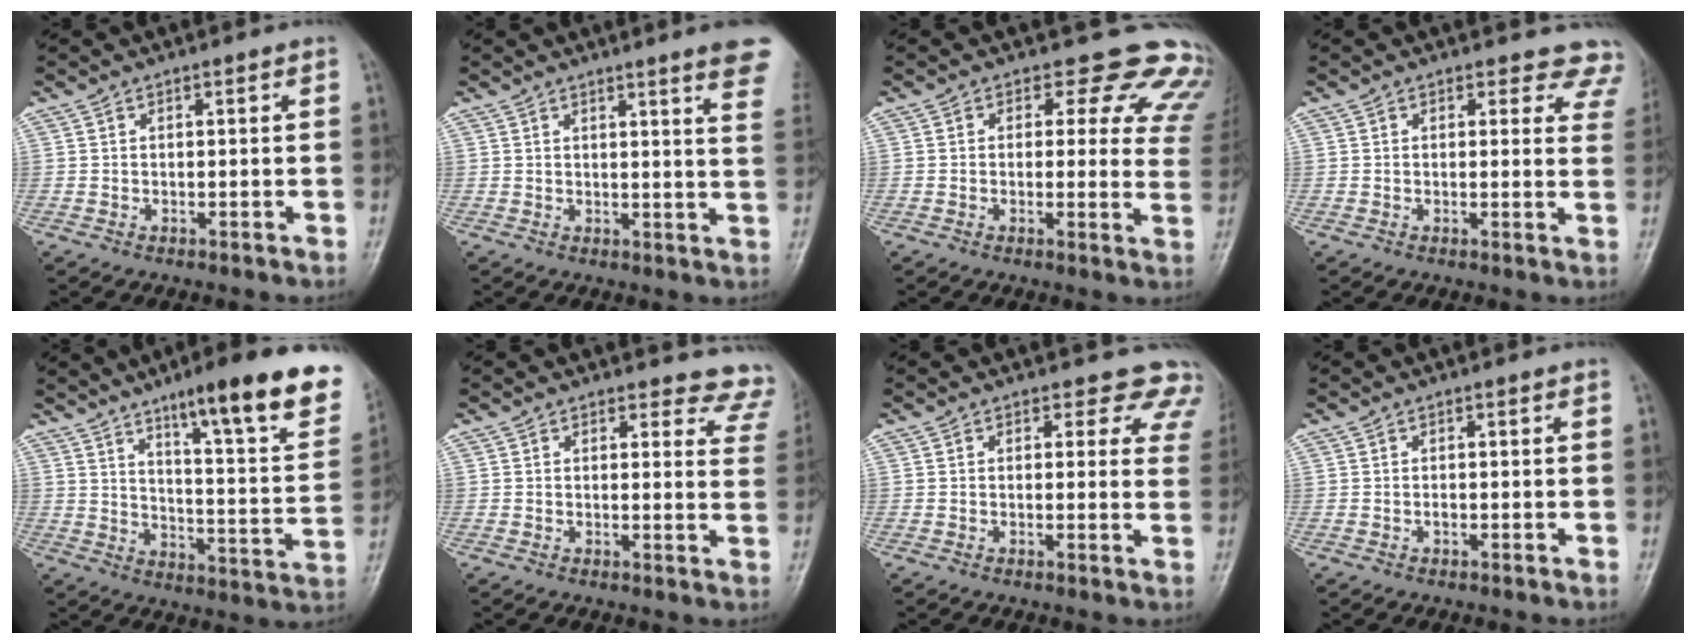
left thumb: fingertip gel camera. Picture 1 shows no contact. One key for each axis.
{"total": 10.3, "fx": 7.7, "fy": 1.0, "fz": 6.8, "tx": -0.059, "ty": -0.031, "tz": 0.068}
{"total": 13.8, "fx": 11.0, "fy": 6.9, "fz": 4.6, "tx": 0.012, "ty": -0.060, "tz": 0.088}
{"total": 7.8, "fx": 7.0, "fy": 3.4, "fz": 0.4, "tx": 0.053, "ty": -0.032, "tz": 0.039}
{"total": 23.1, "fx": 14.5, "fy": 4.0, "fz": 17.5, "tx": -0.220, "ty": -0.060, "tz": 0.208}
{"total": 8.8, "fx": 8.2, "fy": 3.0, "fz": -0.3, "tx": 0.062, "ty": -0.062, "tz": 0.049}
{"total": 7.9, "fx": 6.6, "fy": 4.2, "fz": 1.4, "tx": 0.040, "ty": -0.024, "tz": 0.039}
{"total": 0.7, "fx": -0.4, "fy": 0.4, "fz": 0.4, "tx": 0.003, "ty": 0.002, "tz": -0.006}